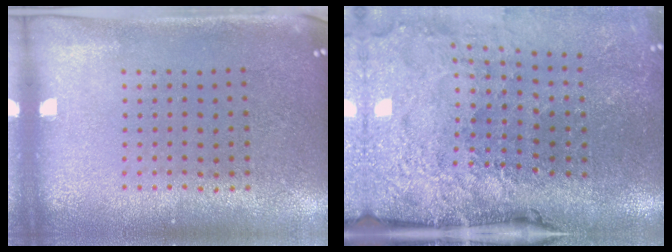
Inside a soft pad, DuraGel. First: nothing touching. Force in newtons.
{"total": 4.9, "press": 3.8, "slide": 3.0}